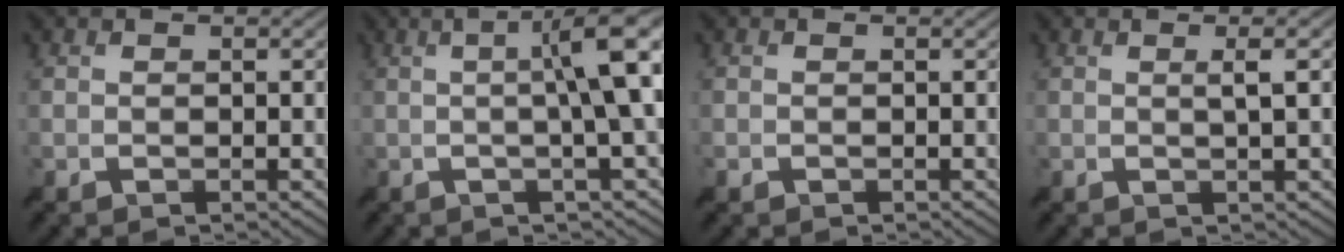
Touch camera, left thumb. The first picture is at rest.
{"total": 10.7, "force": [0.7, 1.8, 10.5], "torque": [-0.135, 0.017, 0.019]}
{"total": 0.6, "force": [-0.4, 0.4, 0.2], "torque": [-0.008, -0.005, -0.008]}
{"total": 3.2, "force": [0.7, 0.2, 3.1], "torque": [-0.052, 0.011, 0.006]}